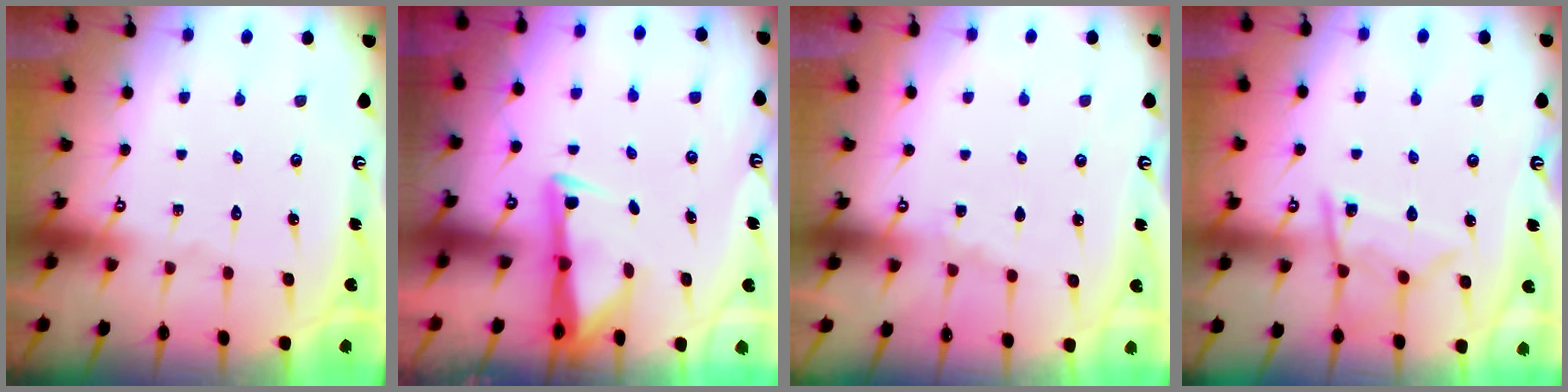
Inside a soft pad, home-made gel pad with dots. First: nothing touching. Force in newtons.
{"total": 2.9, "press": 2.9, "slide": 0.4}
{"total": 3.4, "press": 3.4, "slide": 0.6}
{"total": 10.9, "press": 10.8, "slide": 1.0}